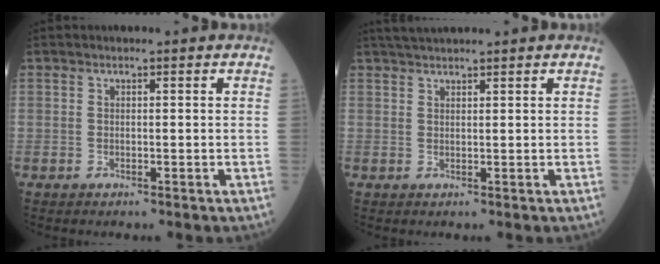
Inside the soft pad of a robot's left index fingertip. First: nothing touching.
{"total": 3.2, "force": [3.0, 0.0, 1.2], "torque": [-0.022, 0.024, 0.056]}